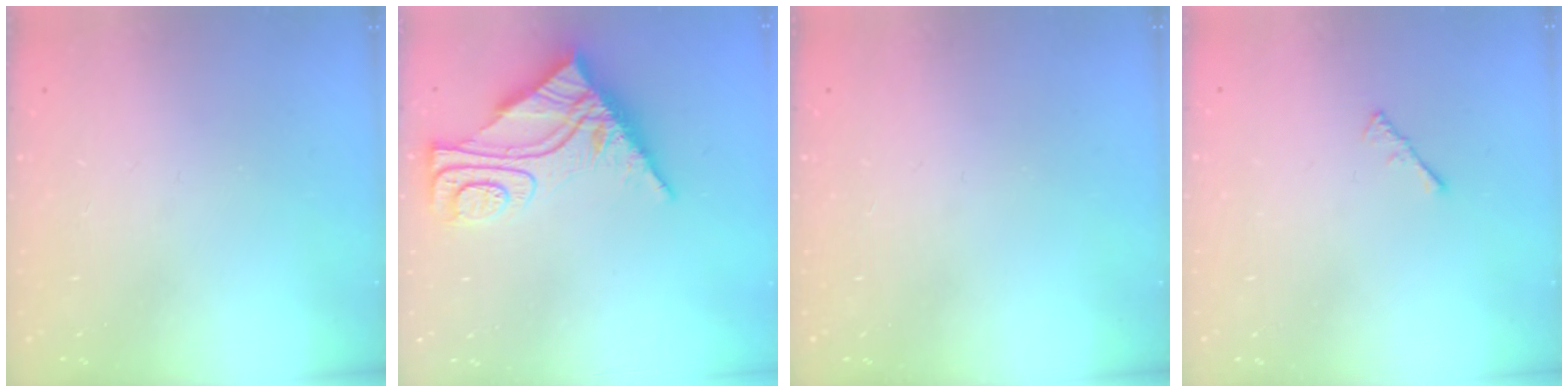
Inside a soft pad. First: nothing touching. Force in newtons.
{"total": 12.3, "press": 12.2, "slide": 1.2}
{"total": 0.0}
{"total": 1.5, "press": 1.4, "slide": 0.4}